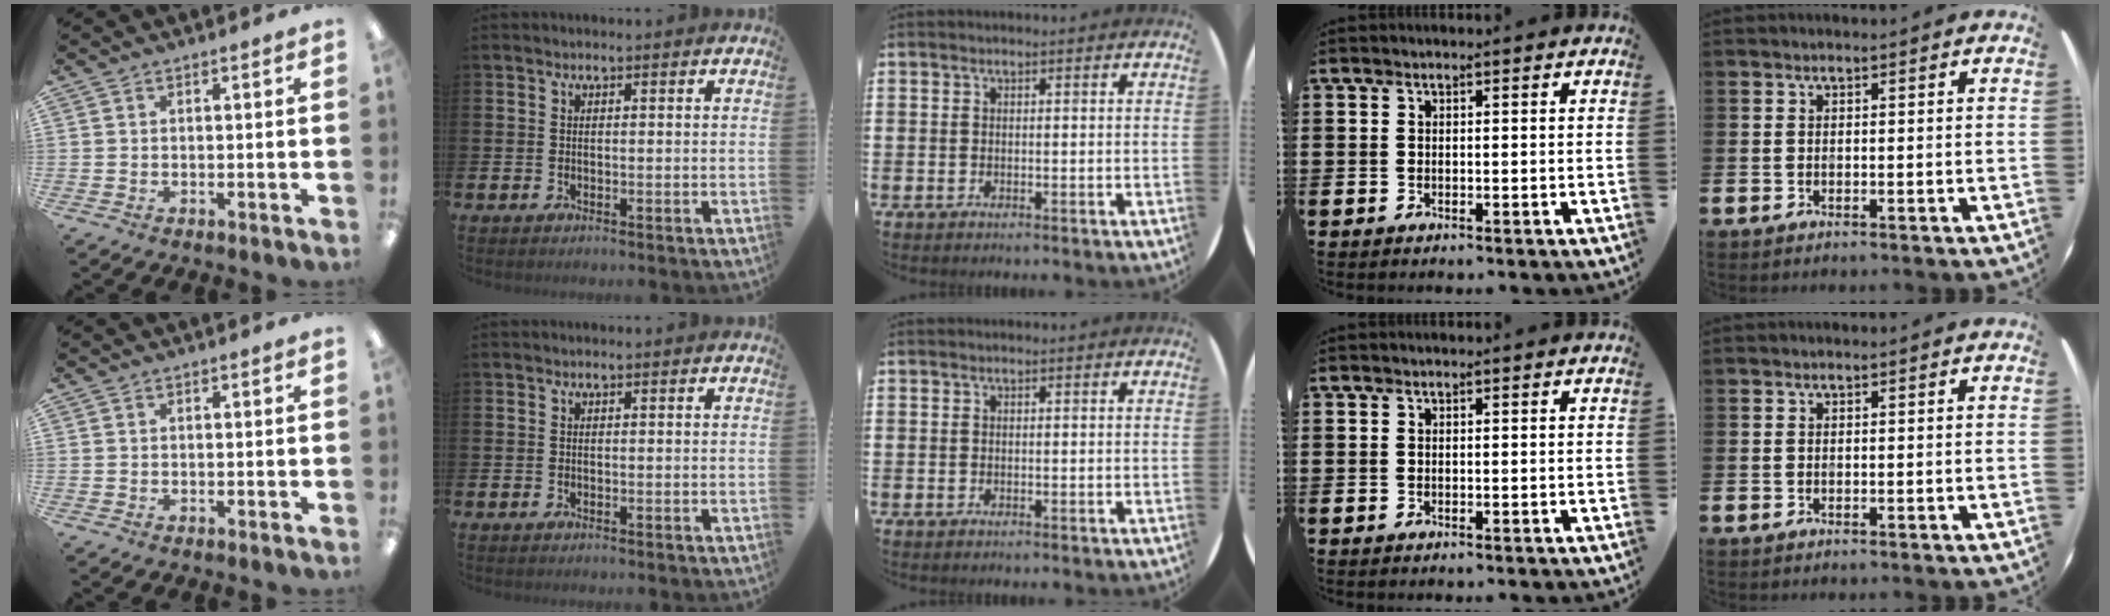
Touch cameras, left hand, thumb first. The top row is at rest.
{}